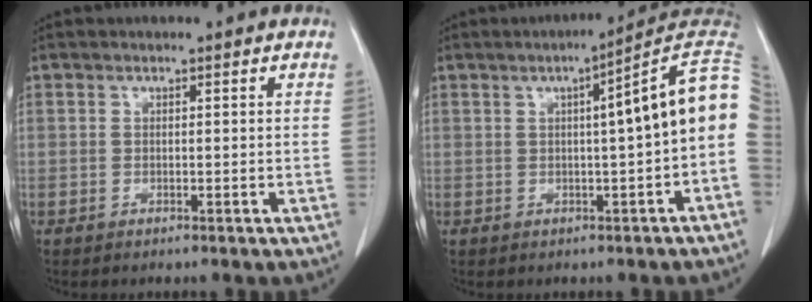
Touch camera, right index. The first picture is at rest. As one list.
[{"total": 9.8, "force": [0.9, -0.3, 9.7], "torque": [-0.120, 0.031, 0.005]}]